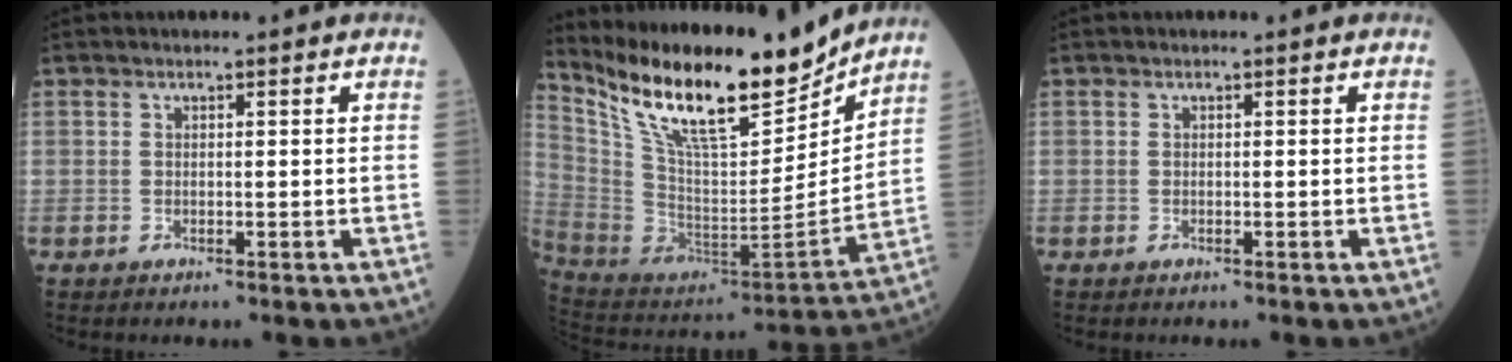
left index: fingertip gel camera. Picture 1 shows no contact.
{"total": 21.4, "force": [16.6, 4.7, 12.6], "torque": [-0.222, -0.010, 0.300]}
{"total": 0.0}